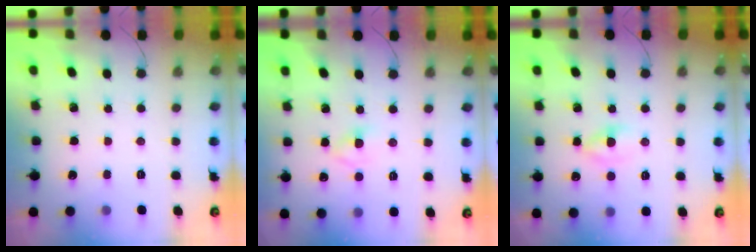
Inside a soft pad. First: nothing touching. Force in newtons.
{"total": 2.8, "press": 2.7, "slide": 0.9}
{"total": 2.4, "press": 2.1, "slide": 1.2}